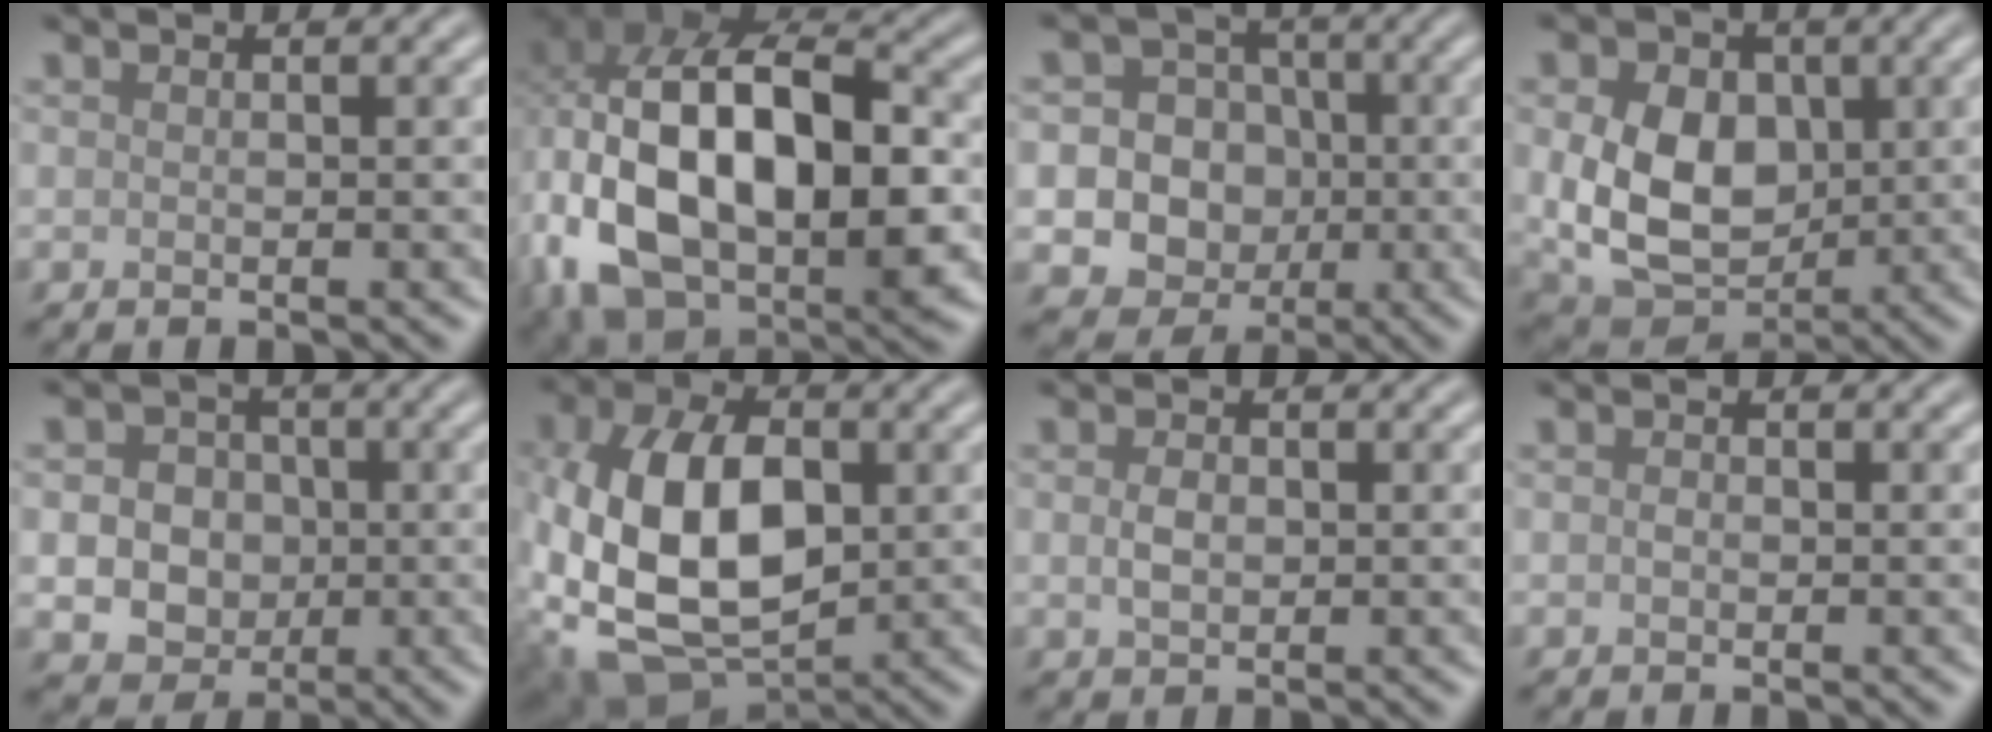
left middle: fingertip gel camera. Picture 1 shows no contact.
{"total": 16.4, "force": [-1.4, 10.3, 12.7], "torque": [-0.242, -0.025, -0.018]}
{"total": 13.2, "force": [-2.0, 12.5, 3.7], "torque": [-0.075, 0.006, -0.057]}
{"total": 9.0, "force": [0.7, 6.8, 6.0], "torque": [-0.123, -0.013, 0.011]}
{"total": 6.1, "force": [-0.3, 5.4, 2.8], "torque": [-0.031, 0.012, -0.021]}
{"total": 11.9, "force": [-0.7, 7.5, 9.3], "torque": [-0.208, -0.003, -0.015]}
{"total": 1.8, "force": [0.1, 1.3, 1.3], "torque": [-0.027, 0.000, 0.002]}
{"total": 0.6, "force": [-0.1, 0.5, 0.4], "torque": [-0.007, -0.001, -0.002]}